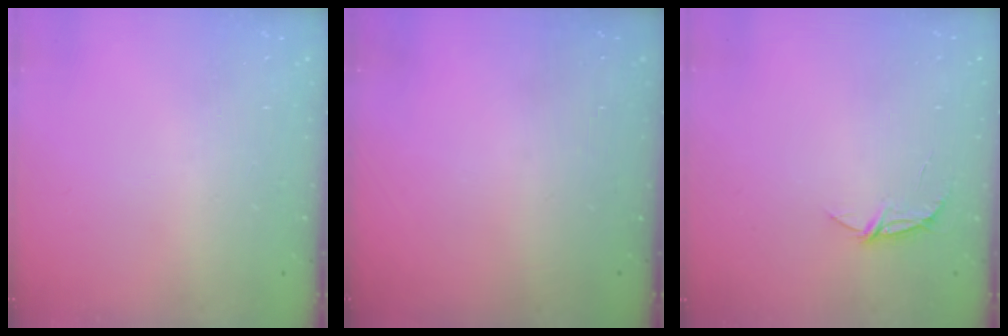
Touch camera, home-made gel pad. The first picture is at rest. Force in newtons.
{"total": 0.0}
{"total": 5.6, "press": 5.6, "slide": 0.4}